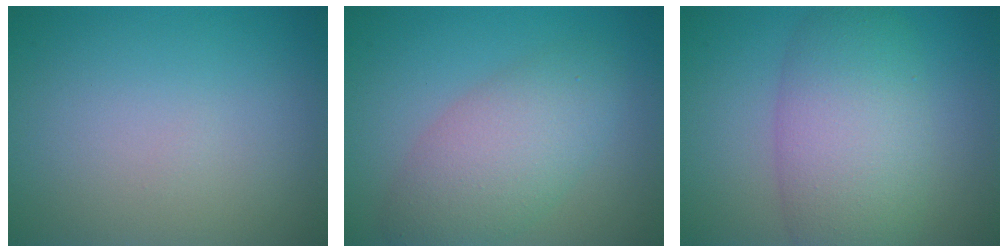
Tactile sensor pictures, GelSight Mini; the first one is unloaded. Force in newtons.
{"total": 5.5, "press": 5.5, "slide": 0.3}
{"total": 7.5, "press": 7.5, "slide": 0.3}